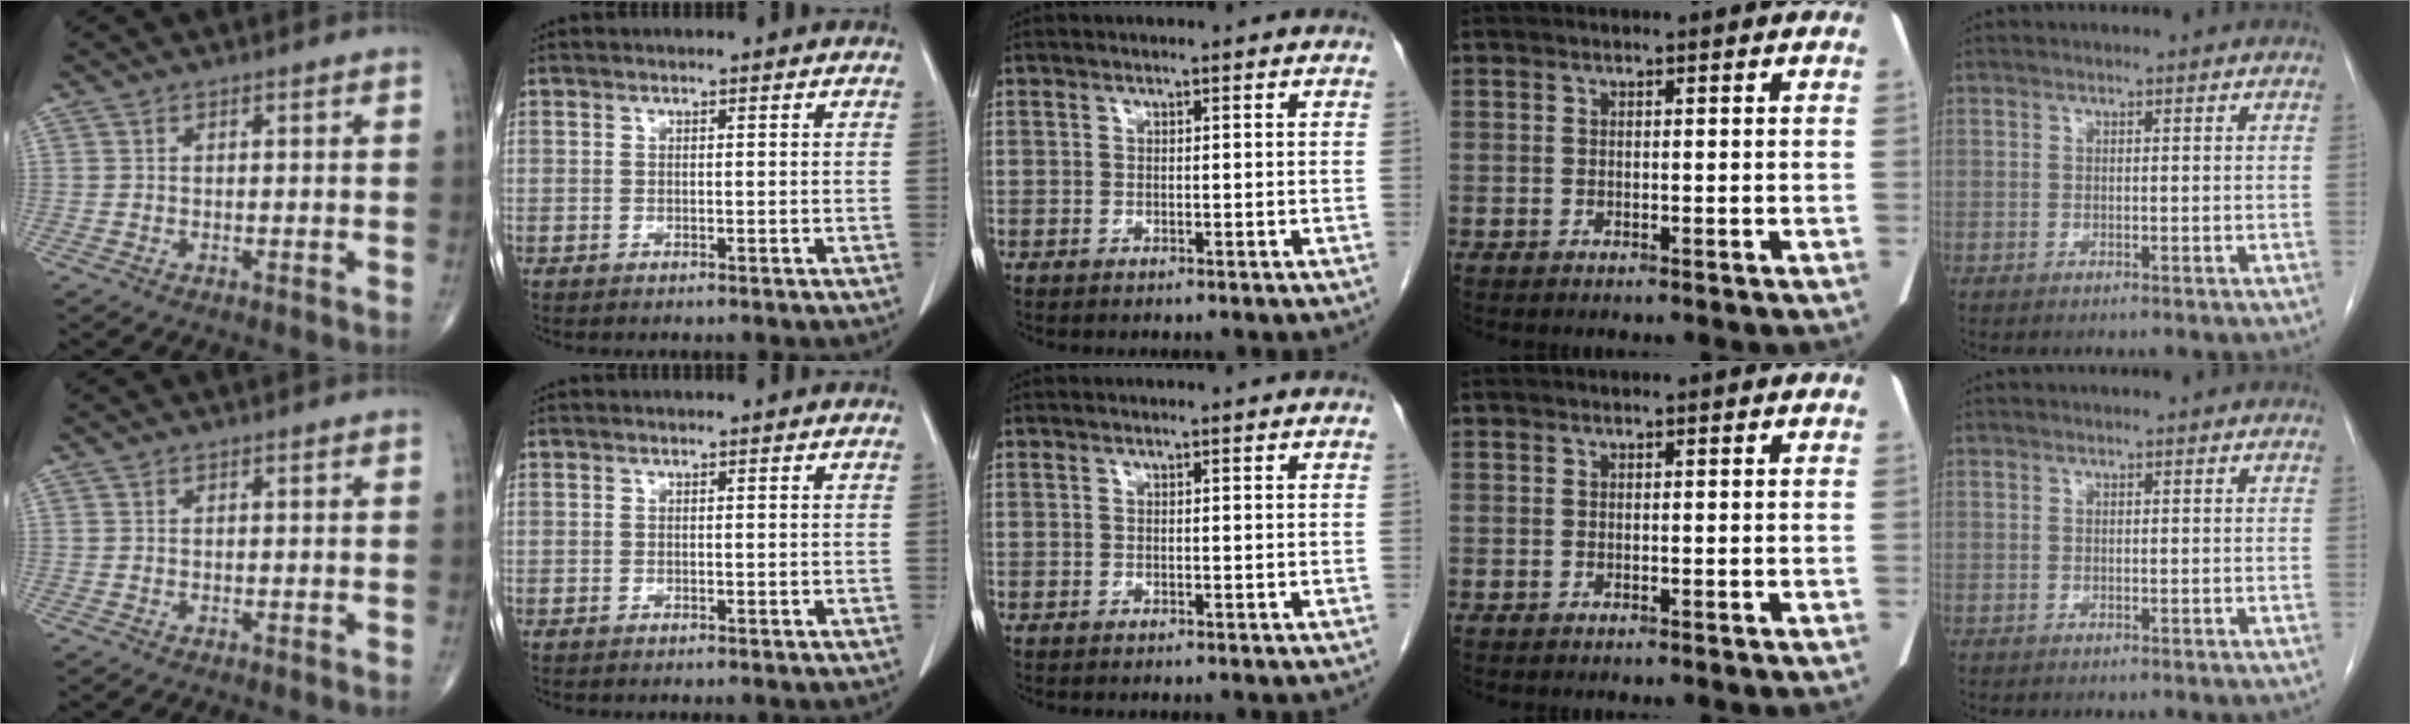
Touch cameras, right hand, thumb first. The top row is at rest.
{}